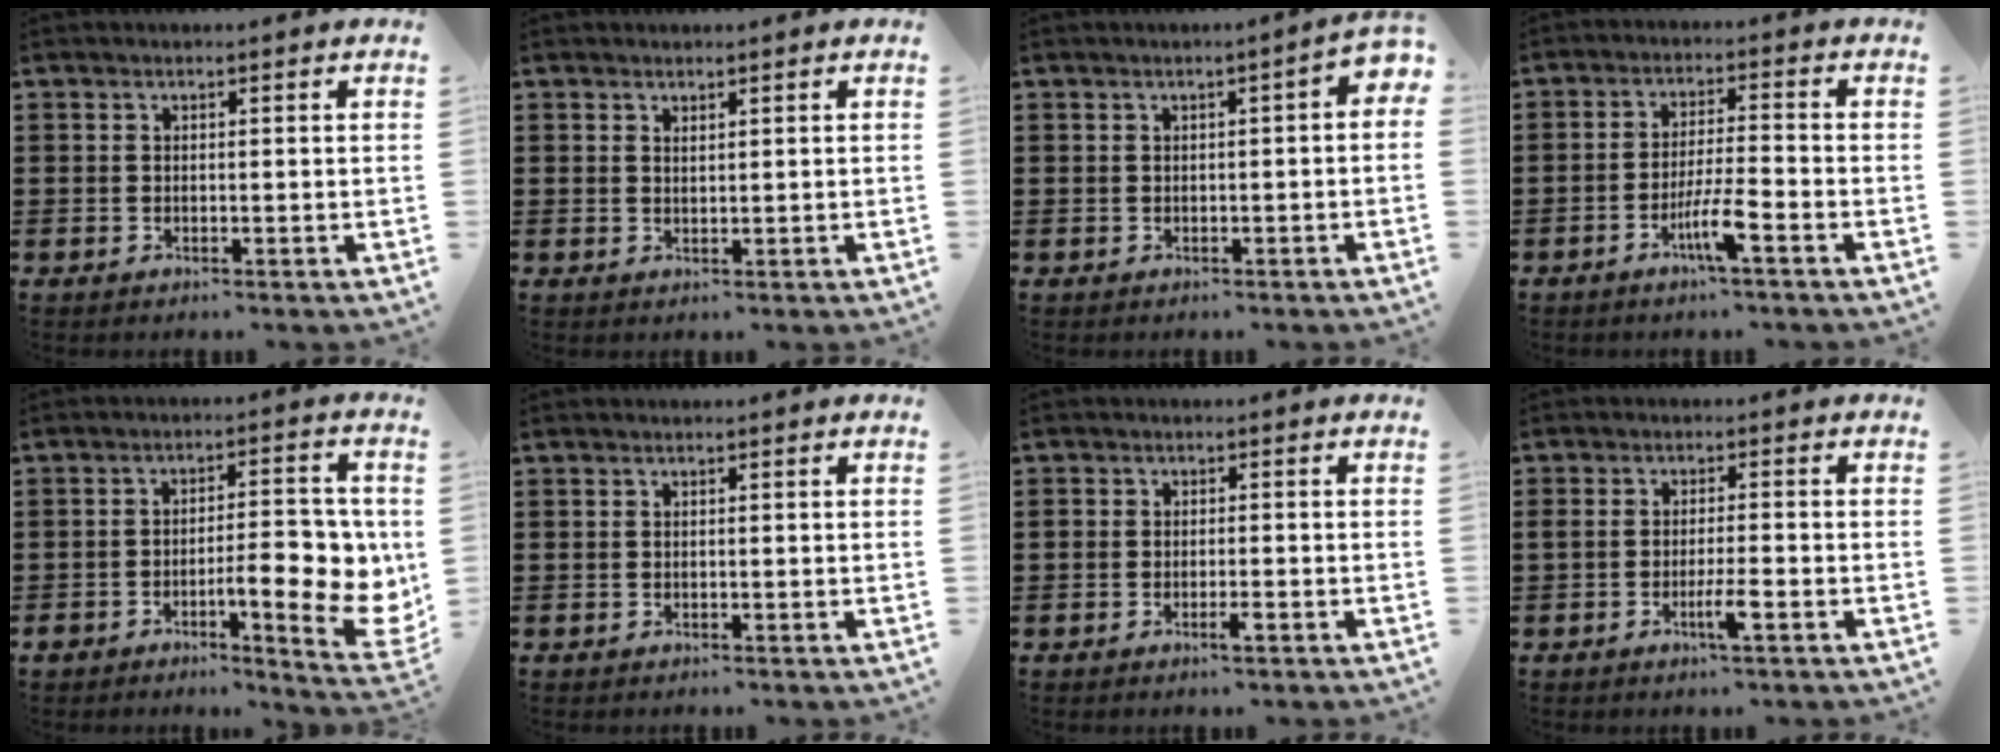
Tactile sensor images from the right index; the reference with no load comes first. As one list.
[{"total": 0.9, "force": [0.9, 0.1, 0.1], "torque": [-0.003, -0.001, 0.018]}, {"total": 1.3, "force": [-0.3, 0.3, 1.2], "torque": [-0.022, -0.002, -0.005]}, {"total": 5.2, "force": [-2.8, 0.3, 4.4], "torque": [-0.087, -0.009, -0.053]}, {"total": 10.4, "force": [-2.1, 4.0, 9.4], "torque": [-0.114, -0.011, -0.035]}, {"total": 0.0}, {"total": 1.8, "force": [-1.1, 0.5, 1.4], "torque": [-0.025, 0.000, -0.020]}, {"total": 3.9, "force": [-1.8, 0.5, 3.4], "torque": [-0.064, -0.002, -0.034]}]